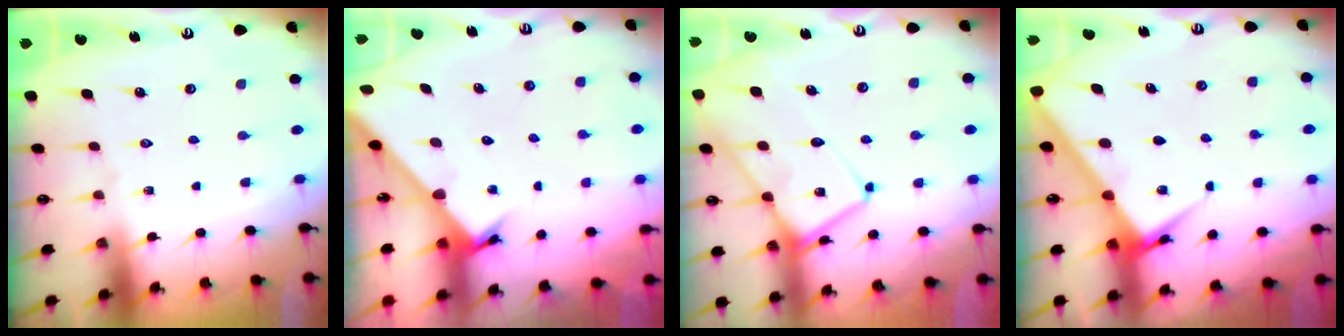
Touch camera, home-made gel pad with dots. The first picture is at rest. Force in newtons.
{"total": 2.4, "press": 2.4, "slide": 0.1}
{"total": 13.2, "press": 13.2, "slide": 1.3}
{"total": 6.2, "press": 6.1, "slide": 0.6}